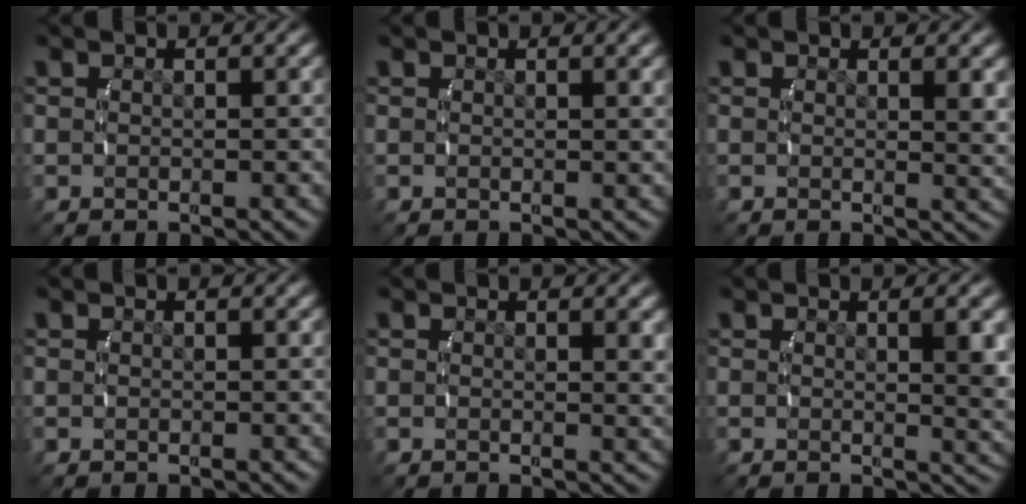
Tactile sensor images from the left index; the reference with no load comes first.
{"total": 0.8, "force": [0.4, -0.2, 0.6], "torque": [-0.010, 0.000, 0.008]}
{"total": 1.6, "force": [0.6, -0.1, 1.5], "torque": [-0.020, -0.012, 0.011]}
{"total": 0.0}
{"total": 1.1, "force": [0.5, -0.1, 1.0], "torque": [-0.015, -0.007, 0.009]}
{"total": 3.0, "force": [0.6, 0.2, 2.9], "torque": [-0.038, -0.010, 0.014]}